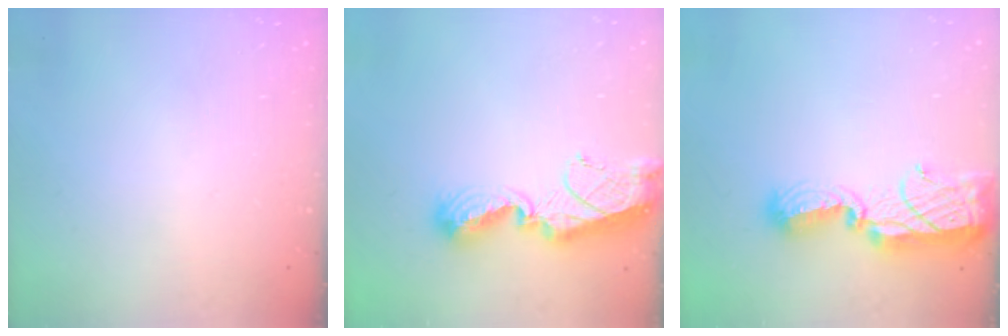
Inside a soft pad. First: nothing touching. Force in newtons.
{"total": 11.7, "press": 11.6, "slide": 1.1}
{"total": 14.1, "press": 14.1, "slide": 0.7}